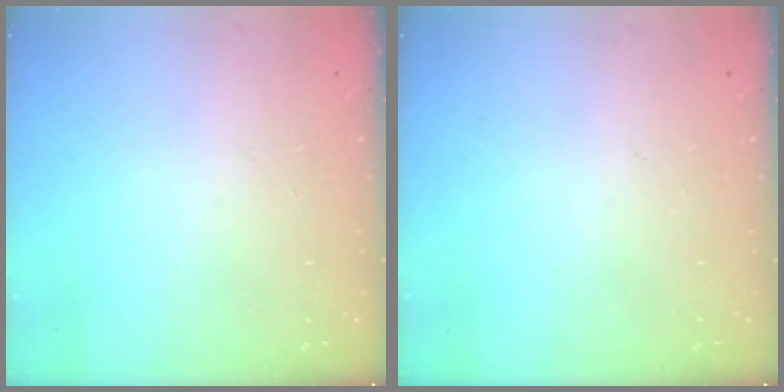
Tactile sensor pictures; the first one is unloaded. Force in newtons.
{"total": 0.0}